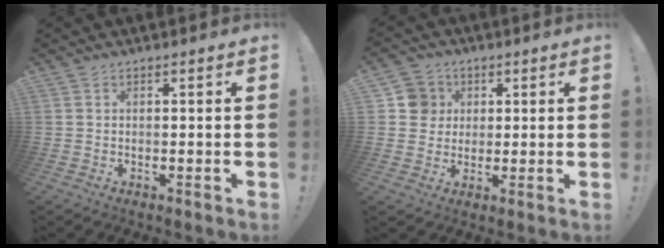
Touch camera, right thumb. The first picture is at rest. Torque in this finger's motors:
{"motor_torque": [0.19, 1.08, 0.27, -0.21, -0.03]}